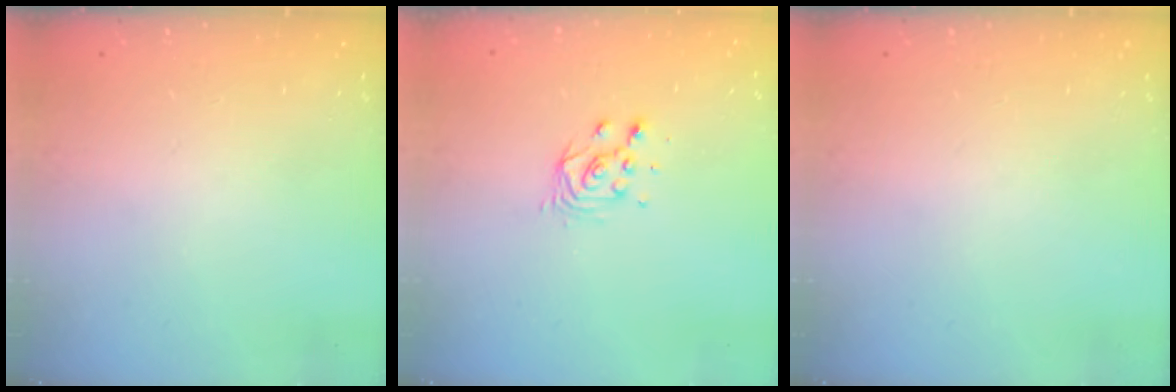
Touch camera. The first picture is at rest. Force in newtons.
{"total": 4.7, "press": 4.7, "slide": 0.4}
{"total": 0.0}